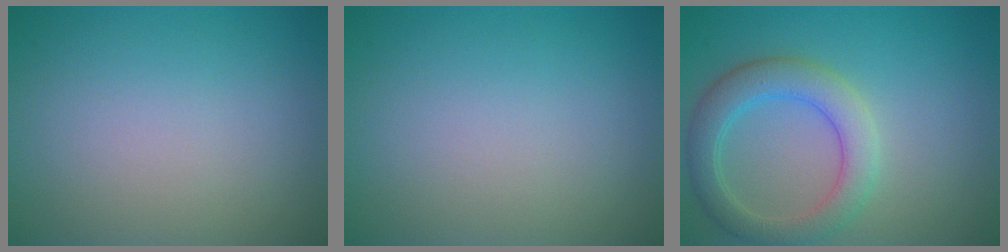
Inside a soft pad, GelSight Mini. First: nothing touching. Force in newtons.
{"total": 0.0}
{"total": 4.5, "press": 4.5, "slide": 0.3}